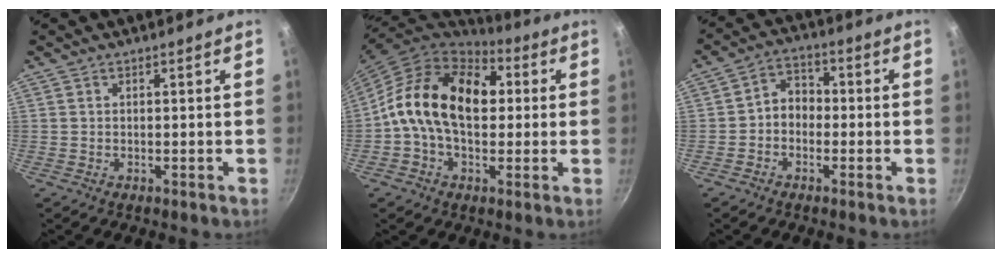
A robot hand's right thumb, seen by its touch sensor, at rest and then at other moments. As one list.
[{"total": 19.1, "force": [2.0, 12.7, 14.1], "torque": [-0.201, 0.029, 0.014]}, {"total": 5.2, "force": [-1.2, 4.2, 2.9], "torque": [-0.021, 0.025, -0.034]}]